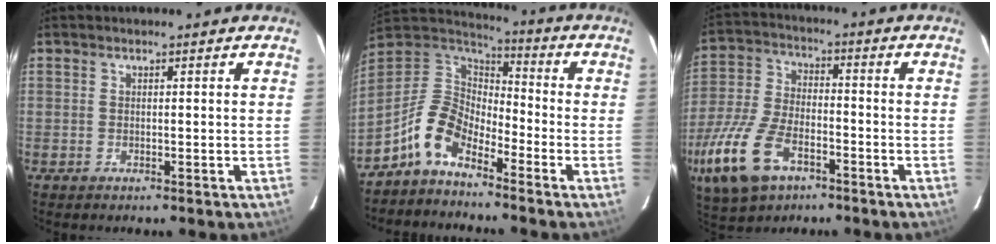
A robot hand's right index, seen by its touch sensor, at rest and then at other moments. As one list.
[{"total": 10.6, "force": [-6.8, 5.2, 6.2], "torque": [-0.132, 0.025, -0.149]}, {"total": 17.7, "force": [-9.0, 9.5, 11.9], "torque": [-0.286, -0.025, -0.169]}]